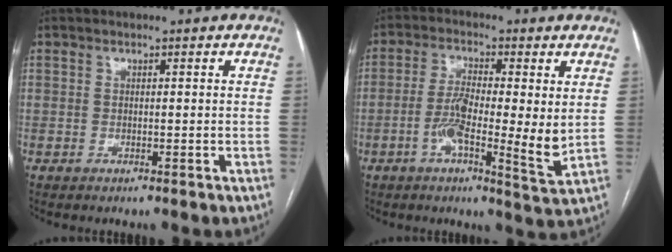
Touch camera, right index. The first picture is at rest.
{"total": 9.7, "force": [-0.6, 1.5, 9.5], "torque": [-0.168, -0.006, -0.020]}